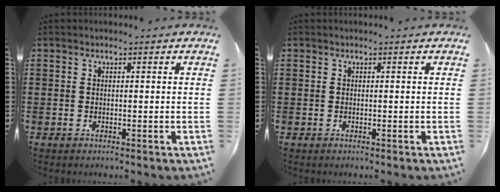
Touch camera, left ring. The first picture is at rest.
{"total": 0.0}